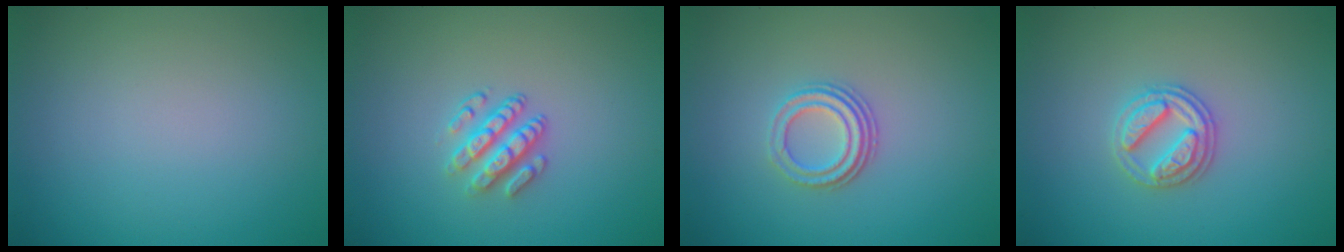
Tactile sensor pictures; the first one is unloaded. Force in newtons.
{"total": 2.9, "press": 2.5, "slide": 1.5}
{"total": 3.0, "press": 2.3, "slide": 1.9}
{"total": 2.9, "press": 2.8, "slide": 0.9}